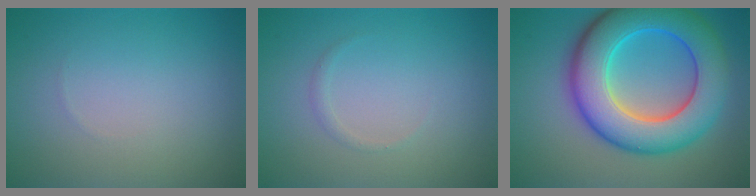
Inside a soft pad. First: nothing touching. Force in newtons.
{"total": 0.6, "press": 0.6, "slide": 0.0}
{"total": 11.2, "press": 11.2, "slide": 0.1}